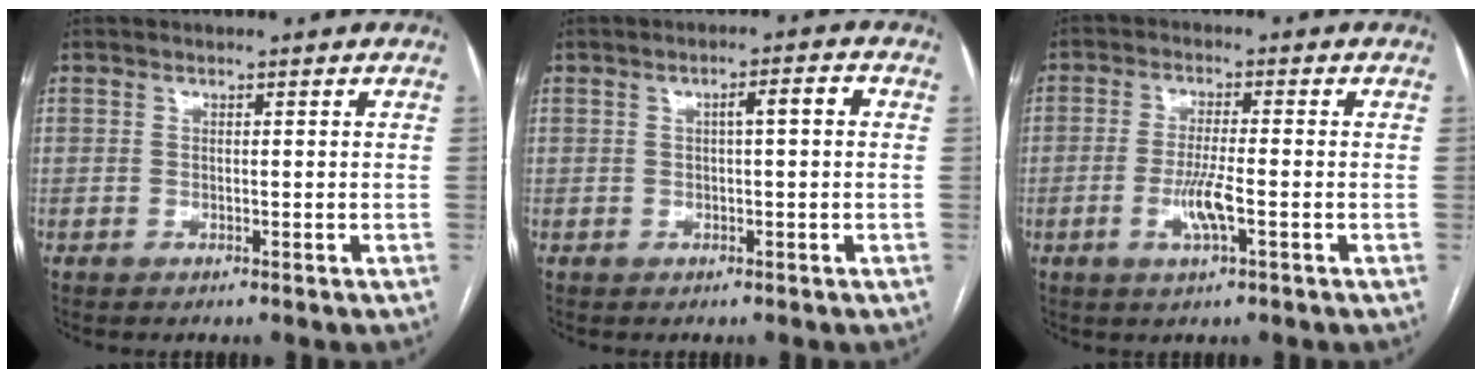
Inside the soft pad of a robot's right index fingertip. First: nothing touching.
{"total": 3.0, "force": [0.4, 0.4, 3.0], "torque": [-0.048, 0.010, 0.007]}
{"total": 5.0, "force": [-1.6, 0.5, 4.7], "torque": [-0.097, -0.007, -0.030]}